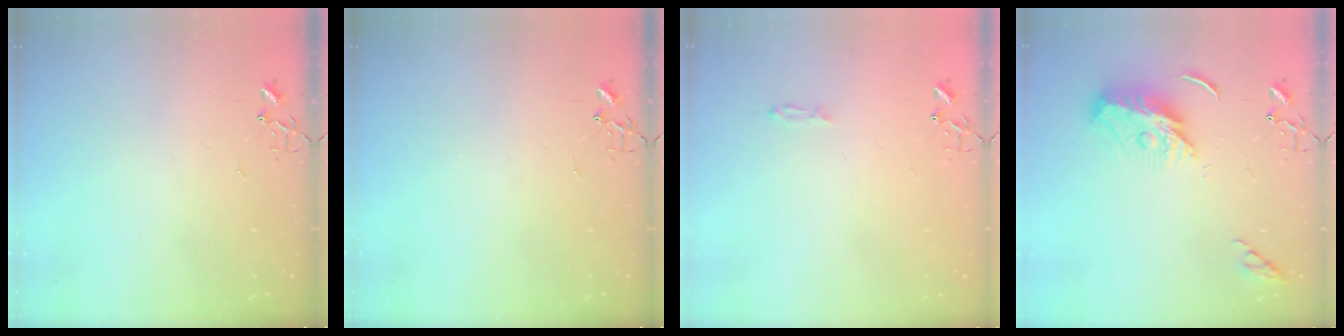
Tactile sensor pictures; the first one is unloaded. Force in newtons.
{"total": 0.0}
{"total": 3.5, "press": 3.5, "slide": 0.4}
{"total": 9.5, "press": 9.5, "slide": 0.4}